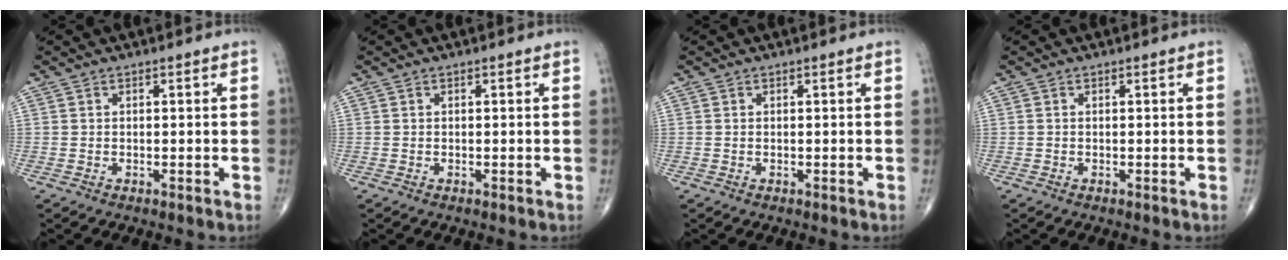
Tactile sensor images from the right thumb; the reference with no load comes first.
{"total": 0.0}
{"total": 0.0}
{"total": 0.0}